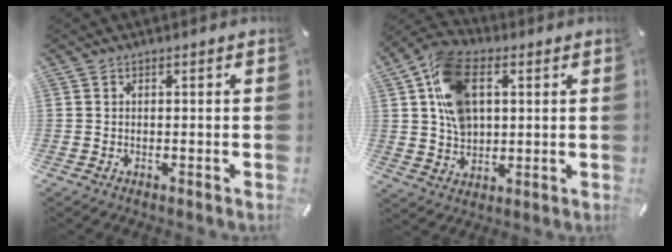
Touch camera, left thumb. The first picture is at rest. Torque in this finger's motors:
{"motor_torque": [2.01, 2.75, 1.39, -1.15, 0.54]}